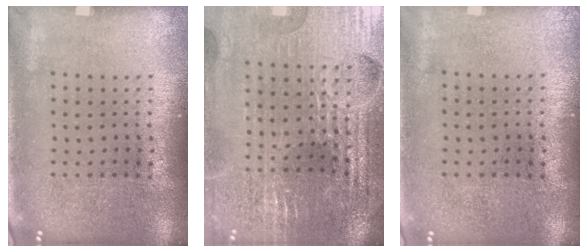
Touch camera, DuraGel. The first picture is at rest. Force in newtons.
{"total": 3.7, "press": 3.6, "slide": 0.7}
{"total": 0.0}